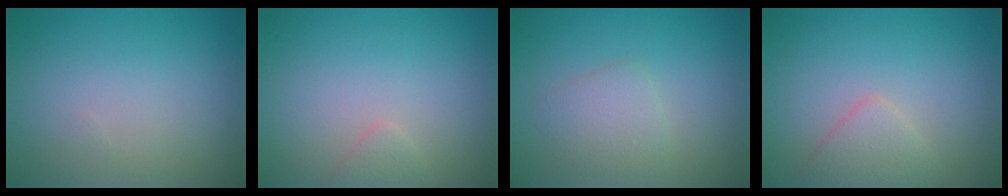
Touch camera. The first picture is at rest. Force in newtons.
{"total": 0.8, "press": 0.8, "slide": 0.1}
{"total": 2.1, "press": 2.1, "slide": 0.1}
{"total": 2.1, "press": 2.1, "slide": 0.1}